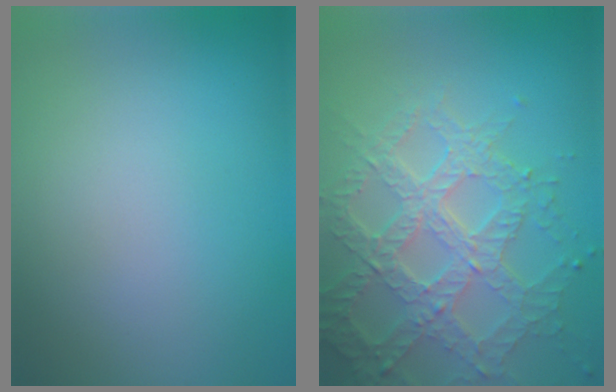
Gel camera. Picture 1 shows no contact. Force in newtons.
{"total": 7.1, "press": 5.3, "slide": 4.7}